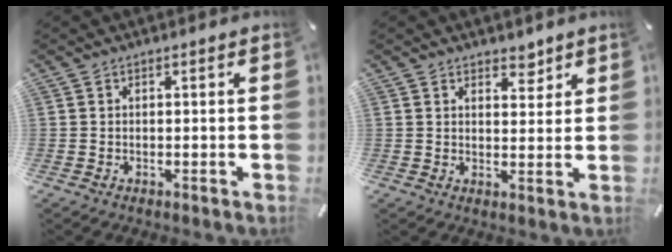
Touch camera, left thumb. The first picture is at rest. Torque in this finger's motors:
{"motor_torque": [0.01, -0.57, 0.02, 0.15, -0.08]}